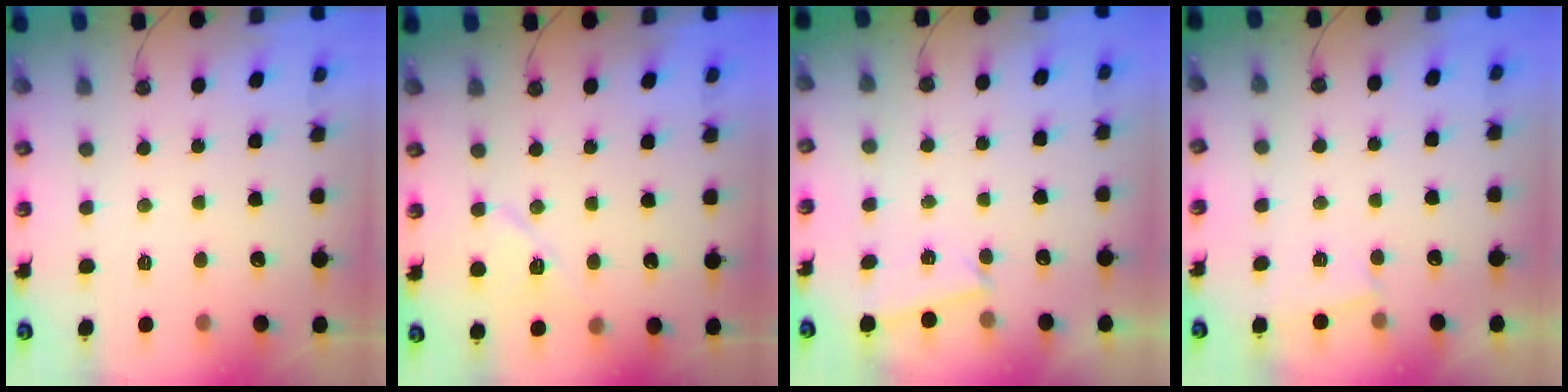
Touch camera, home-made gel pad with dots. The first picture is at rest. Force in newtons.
{"total": 8.8, "press": 8.2, "slide": 3.2}
{"total": 2.0, "press": 1.9, "slide": 0.7}
{"total": 1.5, "press": 1.4, "slide": 0.4}